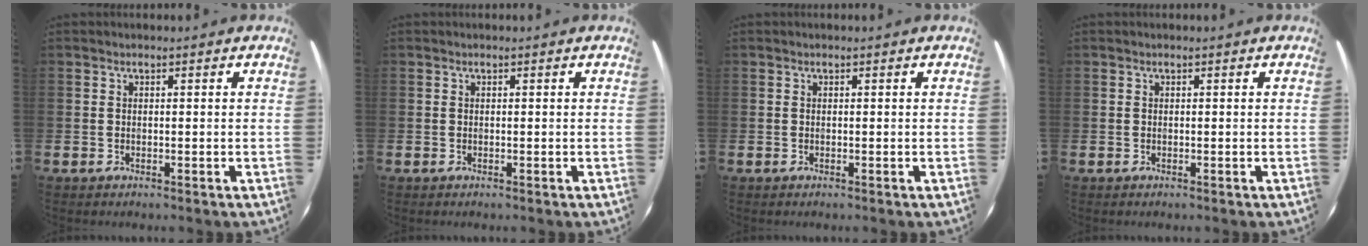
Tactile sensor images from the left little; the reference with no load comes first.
{"total": 0.0}
{"total": 0.0}
{"total": 0.0}